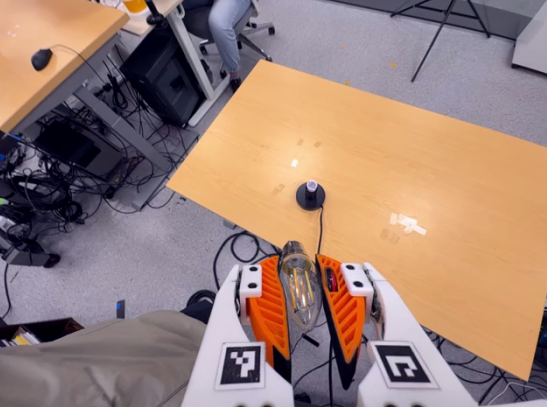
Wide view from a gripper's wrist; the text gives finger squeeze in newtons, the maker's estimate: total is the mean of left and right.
{"total": 22.5, "left": 24.2, "right": 20.7}